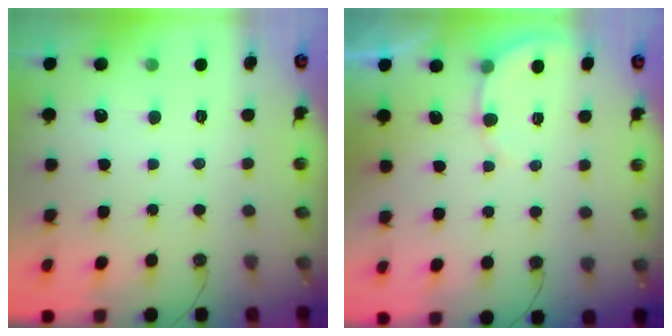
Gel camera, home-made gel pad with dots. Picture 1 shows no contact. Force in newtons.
{"total": 4.3, "press": 4.3, "slide": 0.3}